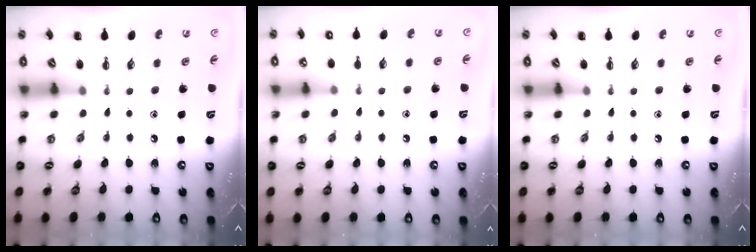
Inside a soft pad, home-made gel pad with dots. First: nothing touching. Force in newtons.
{"total": 6.4, "press": 6.2, "slide": 1.7}
{"total": 0.0}